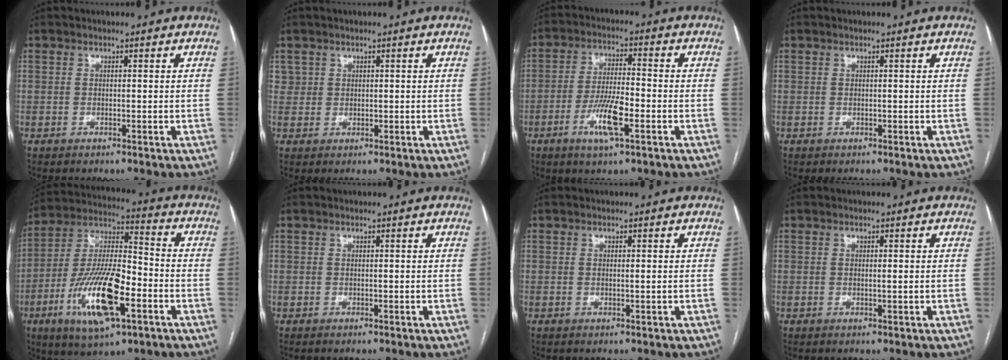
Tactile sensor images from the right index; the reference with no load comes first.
{"total": 2.0, "force": [0.9, 1.7, 0.1], "torque": [0.012, 0.003, 0.012]}
{"total": 4.8, "force": [-2.1, 0.7, 4.3], "torque": [-0.084, -0.003, -0.038]}
{"total": 0.0}
{"total": 18.0, "force": [-6.6, 5.3, 15.9], "torque": [-0.320, -0.007, -0.111]}
{"total": 0.0}
{"total": 0.7, "force": [0.0, -0.1, 0.7], "torque": [-0.013, -0.002, 0.001]}
{"total": 0.9, "force": [0.0, -0.1, 0.9], "torque": [-0.017, -0.002, 0.000]}